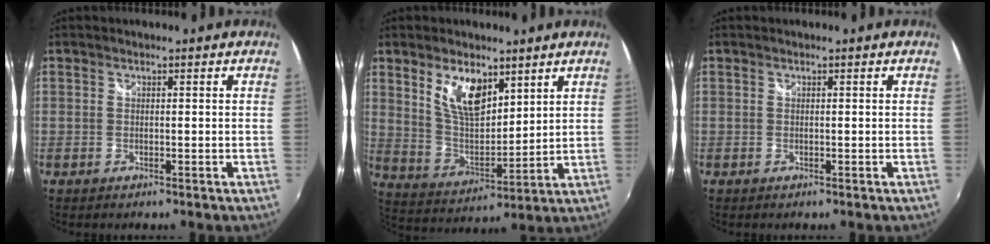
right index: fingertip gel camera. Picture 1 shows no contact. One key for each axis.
{"total": 10.9, "fx": 6.0, "fy": 5.2, "fz": 7.5, "tx": -0.138, "ty": 0.004, "tz": 0.122}
{"total": 0.0}